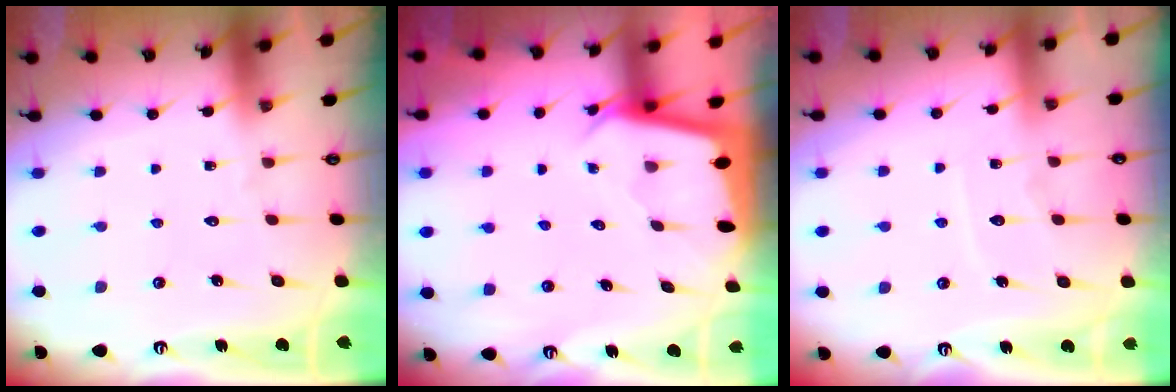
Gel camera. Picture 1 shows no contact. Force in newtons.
{"total": 2.0, "press": 2.0, "slide": 0.0}
{"total": 5.6, "press": 5.6, "slide": 0.6}